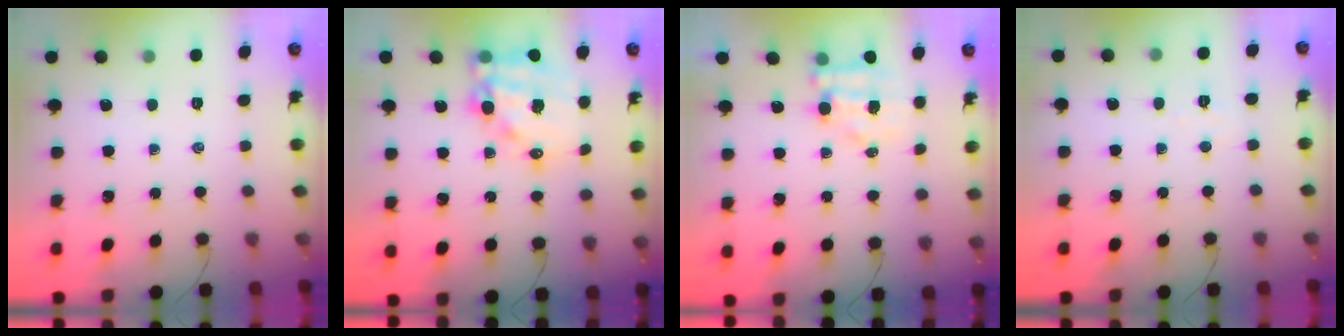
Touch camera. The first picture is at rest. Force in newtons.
{"total": 15.5, "press": 15.1, "slide": 3.7}
{"total": 5.1, "press": 5.0, "slide": 0.9}
{"total": 2.4, "press": 2.3, "slide": 0.6}